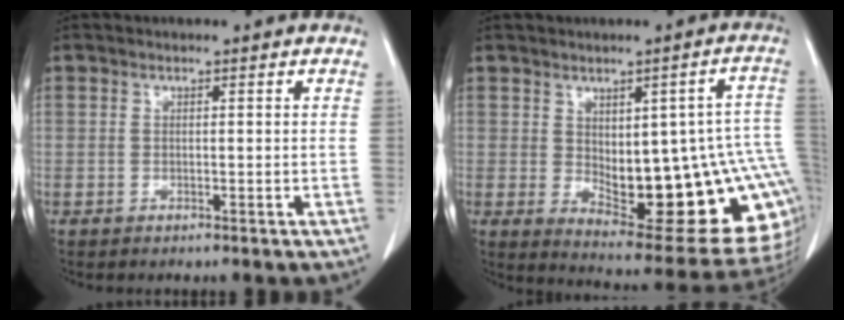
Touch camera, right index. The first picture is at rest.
{"total": 22.1, "force": [-1.7, 6.8, 21.0], "torque": [-0.198, 0.010, 0.004]}